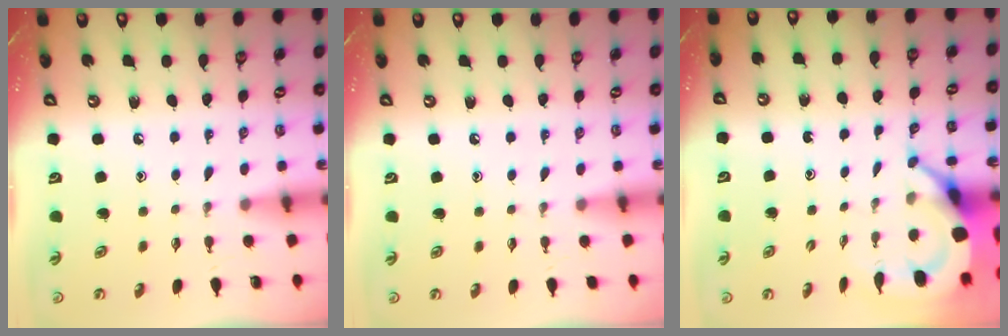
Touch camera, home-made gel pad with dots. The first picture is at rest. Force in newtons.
{"total": 2.8, "press": 2.8, "slide": 0.4}
{"total": 5.4, "press": 5.3, "slide": 0.8}